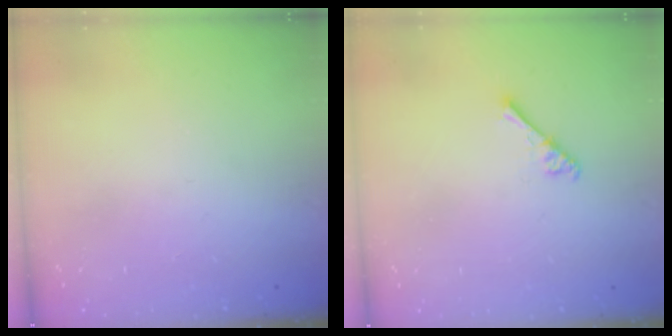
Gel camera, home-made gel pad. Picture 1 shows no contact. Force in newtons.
{"total": 4.0, "press": 4.0, "slide": 0.5}